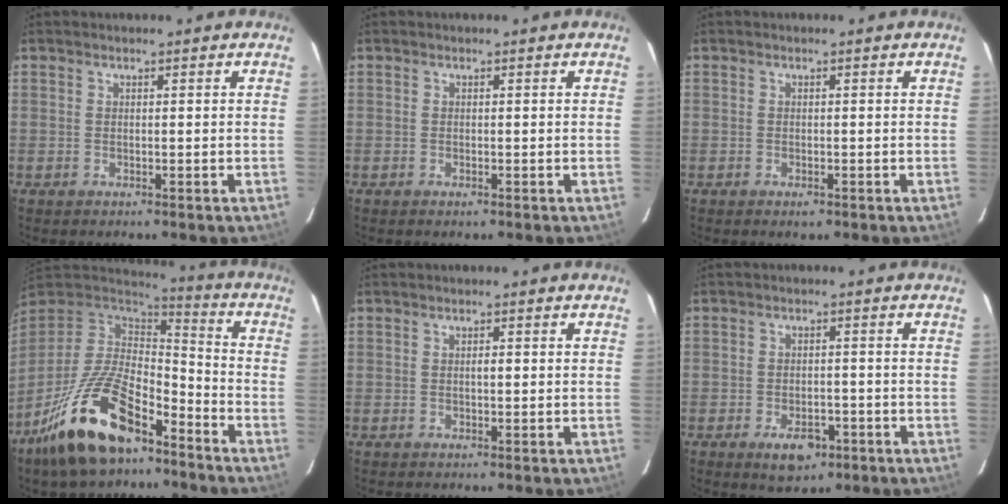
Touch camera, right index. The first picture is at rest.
{"total": 0.5, "force": [-0.3, 0.2, 0.4], "torque": [-0.007, -0.002, -0.003]}
{"total": 1.1, "force": [-0.7, 0.5, 0.7], "torque": [-0.011, -0.002, -0.005]}
{"total": 18.1, "force": [-11.4, 6.5, 12.5], "torque": [-0.258, -0.004, -0.211]}
{"total": 0.9, "force": [0.0, 0.2, 0.8], "torque": [-0.014, 0.001, 0.000]}
{"total": 5.3, "force": [-3.0, 2.8, 3.4], "torque": [-0.052, 0.001, -0.038]}